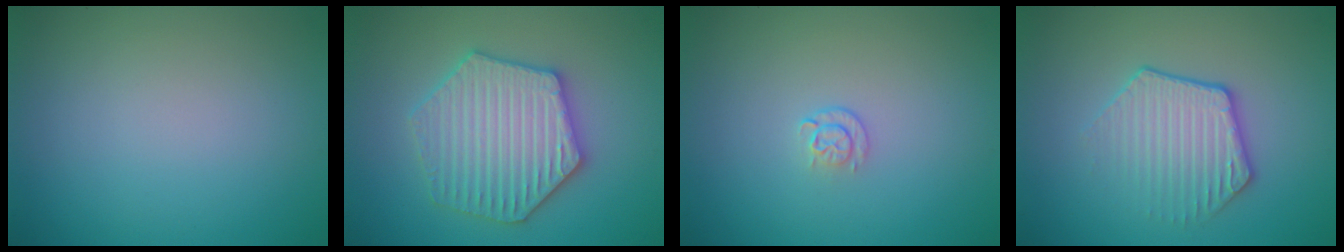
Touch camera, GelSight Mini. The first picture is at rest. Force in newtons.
{"total": 6.3, "press": 6.2, "slide": 1.0}
{"total": 1.1, "press": 0.6, "slide": 0.9}
{"total": 3.5, "press": 3.1, "slide": 1.6}